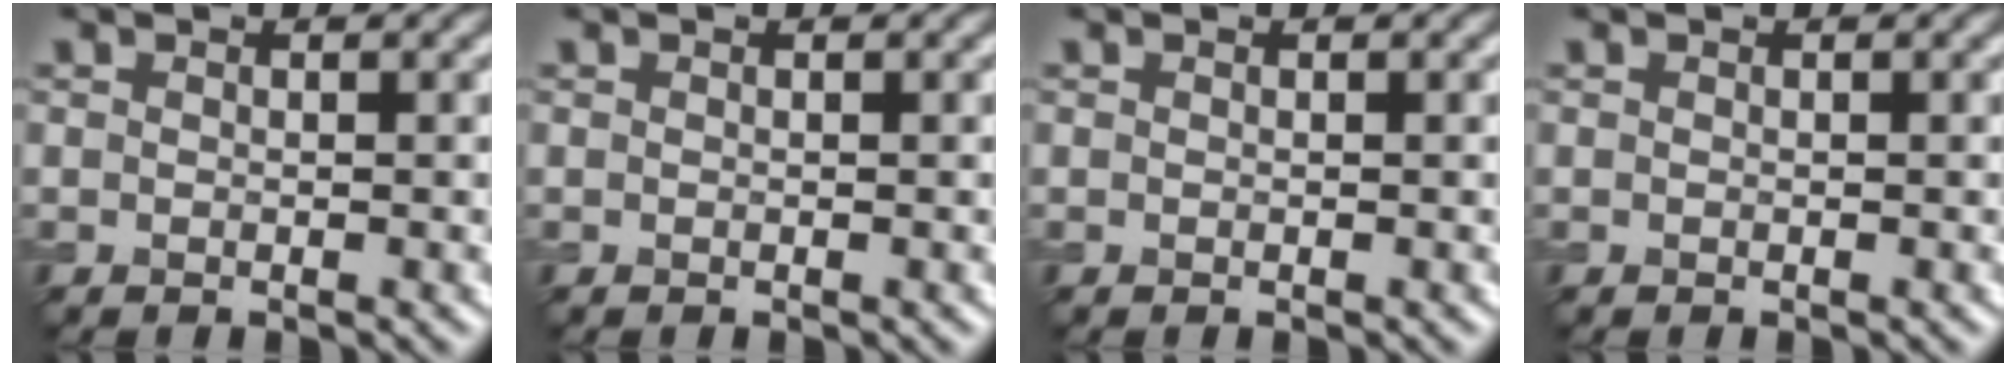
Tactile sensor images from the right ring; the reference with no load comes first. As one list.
[{"total": 0.0}, {"total": 0.0}, {"total": 0.0}]